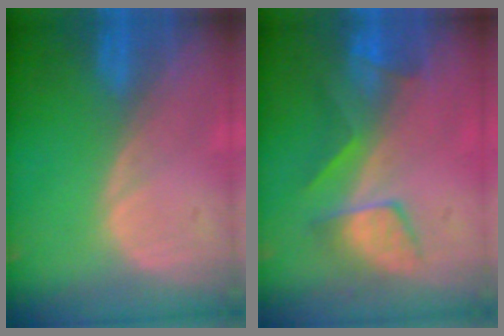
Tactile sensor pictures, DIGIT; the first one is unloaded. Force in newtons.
{"total": 5.5, "press": 5.4, "slide": 1.1}